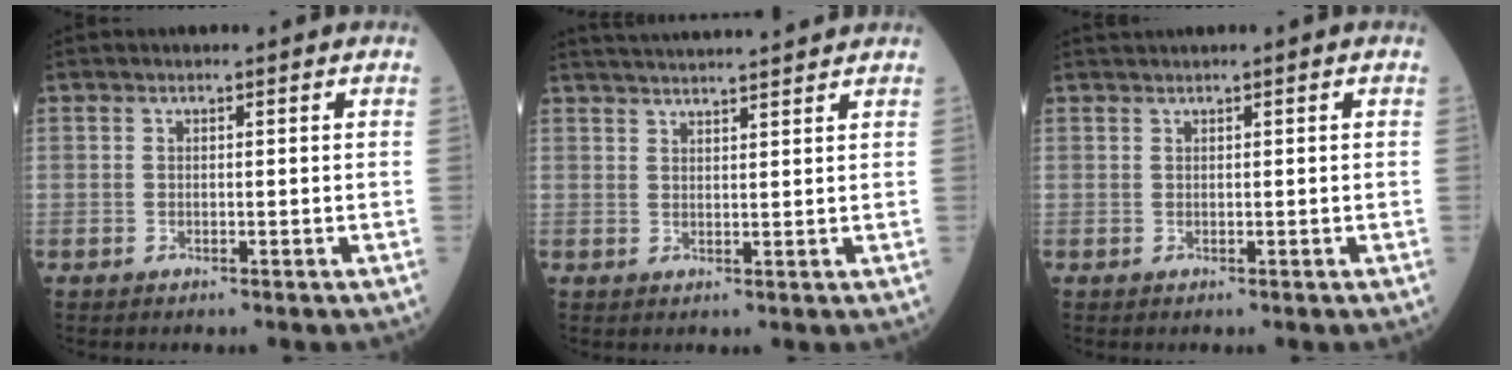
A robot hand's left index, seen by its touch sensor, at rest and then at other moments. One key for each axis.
{"total": 11.7, "fx": 11.0, "fy": 0.0, "fz": 4.0, "tx": -0.070, "ty": 0.023, "tz": 0.157}
{"total": 1.0, "fx": 0.8, "fy": -0.3, "fz": 0.4, "tx": -0.016, "ty": 0.009, "tz": 0.023}